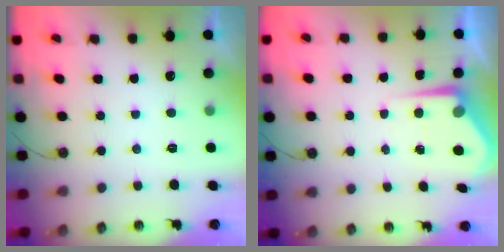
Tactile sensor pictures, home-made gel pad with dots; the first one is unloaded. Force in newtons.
{"total": 5.4, "press": 5.4, "slide": 0.3}